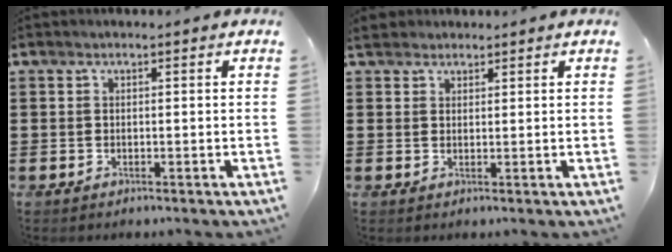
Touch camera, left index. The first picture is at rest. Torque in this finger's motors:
{"motor_torque": [0.40, -0.53, 0.04, 0.03]}